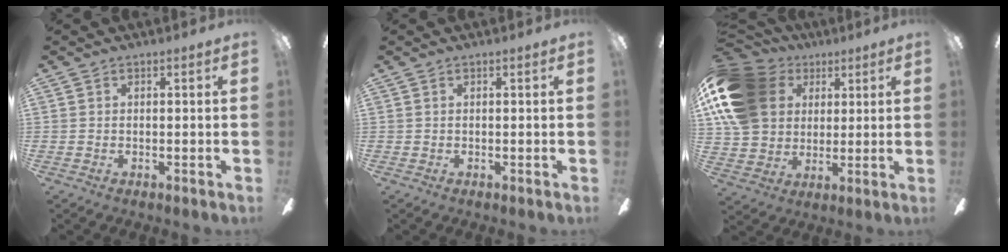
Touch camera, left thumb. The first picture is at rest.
{"total": 0.0}
{"total": 21.2, "force": [6.2, 16.4, 12.0], "torque": [-0.256, -0.001, 0.115]}